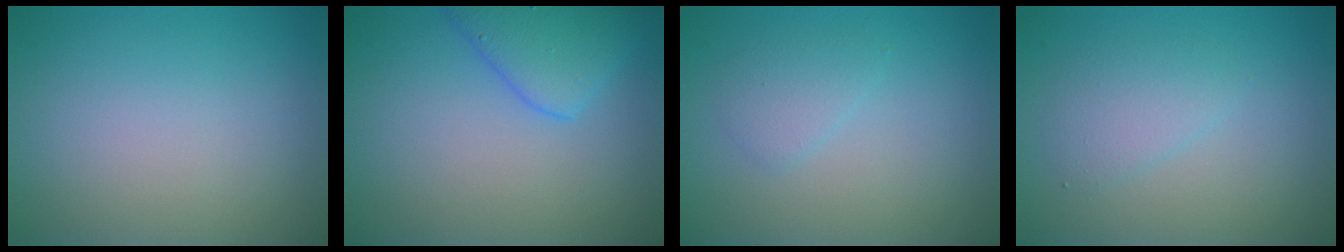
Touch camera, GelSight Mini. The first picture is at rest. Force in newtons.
{"total": 2.9, "press": 2.9, "slide": 0.0}
{"total": 1.5, "press": 1.5, "slide": 0.2}
{"total": 2.0, "press": 2.0, "slide": 0.1}